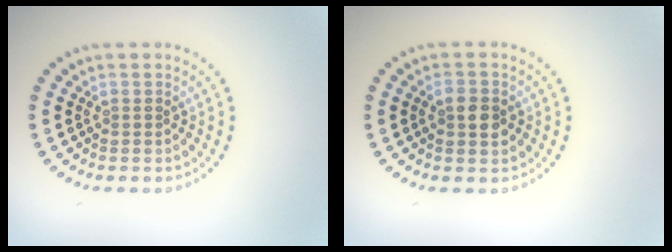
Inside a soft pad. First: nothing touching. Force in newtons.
{"total": 2.0, "press": 2.0, "slide": 0.1}